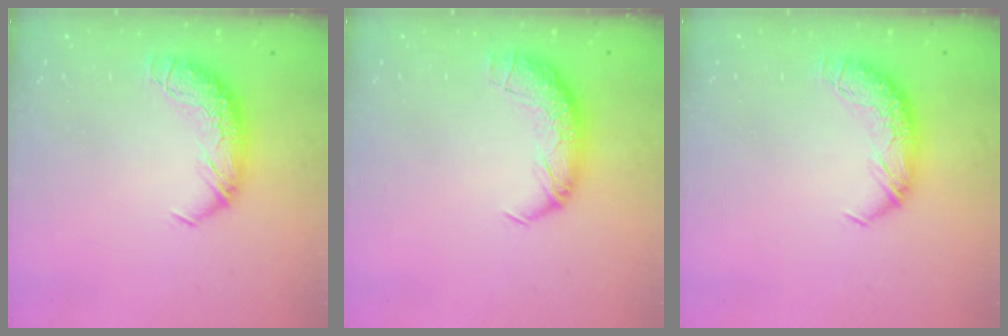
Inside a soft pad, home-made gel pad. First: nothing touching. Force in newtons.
{"total": 2.5, "press": 1.2, "slide": 2.2}
{"total": 0.0}